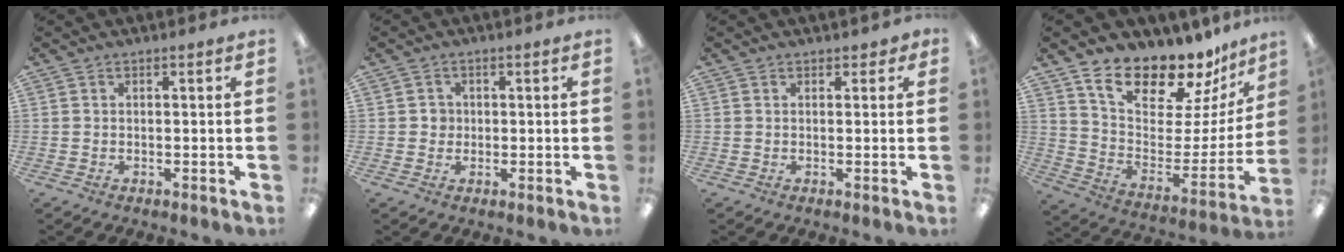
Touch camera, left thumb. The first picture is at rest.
{"total": 2.4, "force": [0.1, 2.3, 0.6], "torque": [-0.006, 0.003, -0.005]}
{"total": 1.4, "force": [0.8, 1.0, 0.6], "torque": [-0.003, 0.000, 0.013]}
{"total": 17.3, "force": [15.2, 5.7, 5.8], "torque": [-0.115, -0.125, 0.268]}